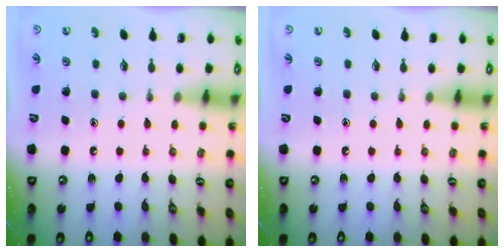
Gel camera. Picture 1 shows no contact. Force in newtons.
{"total": 0.0}